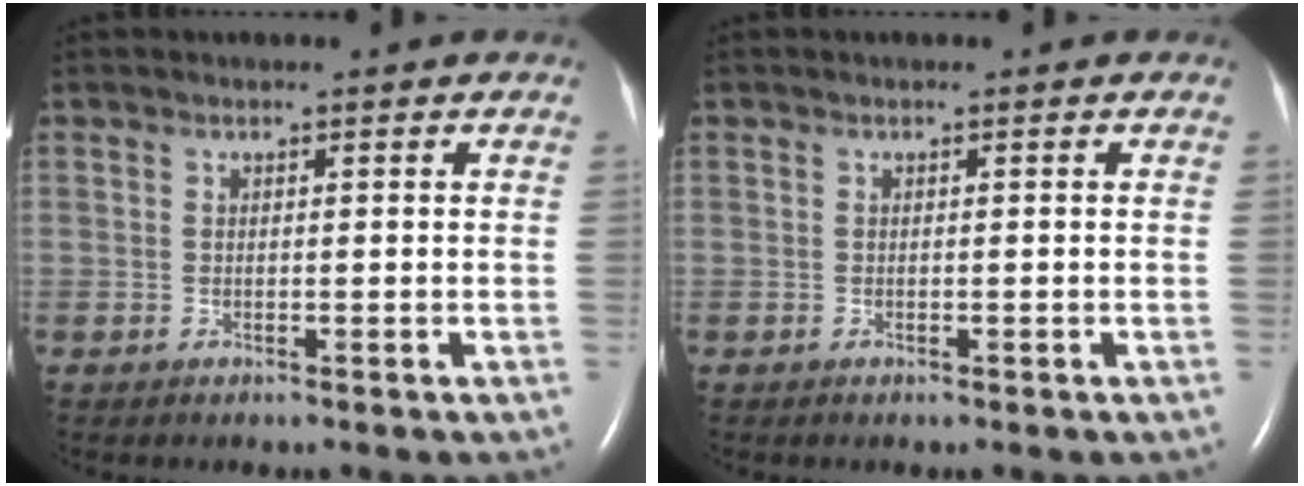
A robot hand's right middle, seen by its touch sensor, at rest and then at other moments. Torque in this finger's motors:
{"motor_torque": [0.00, 0.04, -0.03, 0.01]}